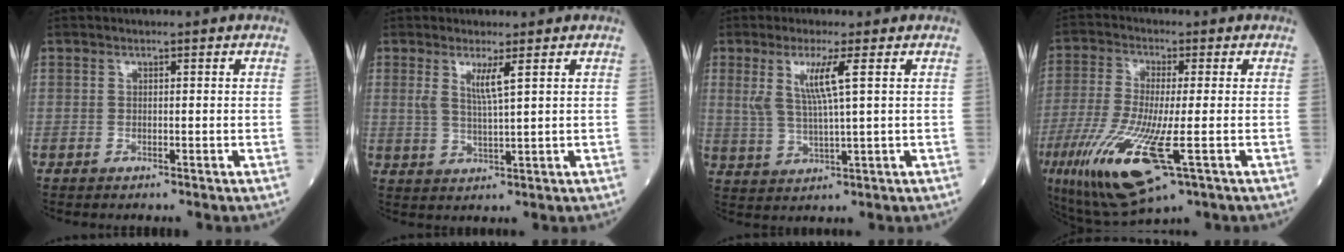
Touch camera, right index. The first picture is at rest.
{"total": 3.5, "force": [1.6, -0.4, 3.1], "torque": [-0.063, -0.008, 0.034]}
{"total": 5.9, "force": [2.2, -0.3, 5.5], "torque": [-0.115, 0.000, 0.049]}
{"total": 14.7, "force": [-5.3, 2.5, 13.5], "torque": [-0.284, -0.045, -0.087]}